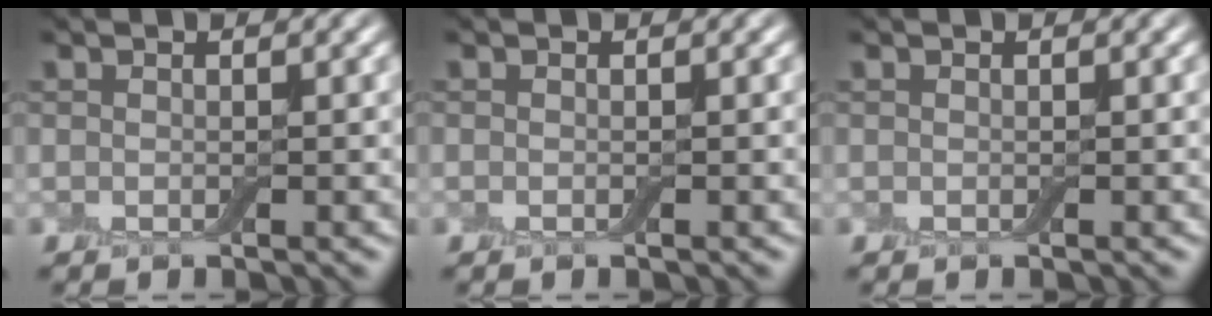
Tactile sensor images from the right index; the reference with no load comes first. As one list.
[{"total": 0.0}, {"total": 0.0}]